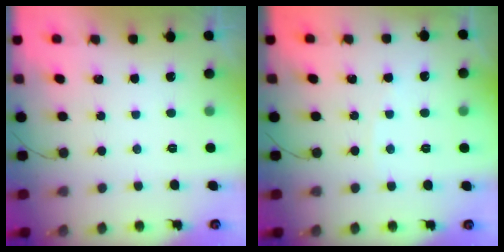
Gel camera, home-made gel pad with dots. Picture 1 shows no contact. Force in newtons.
{"total": 1.4, "press": 1.4, "slide": 0.3}